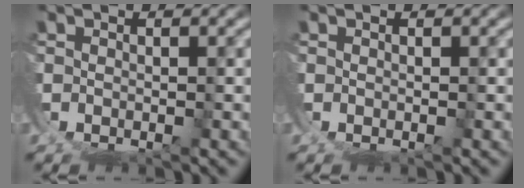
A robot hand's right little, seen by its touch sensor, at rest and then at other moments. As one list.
[{"total": 0.0}]